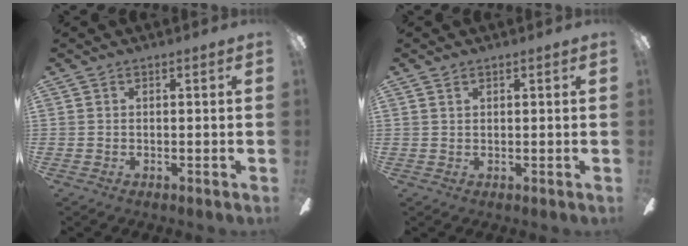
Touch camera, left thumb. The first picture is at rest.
{"total": 1.1, "force": [0.6, 0.7, 0.6], "torque": [-0.015, 0.003, 0.010]}